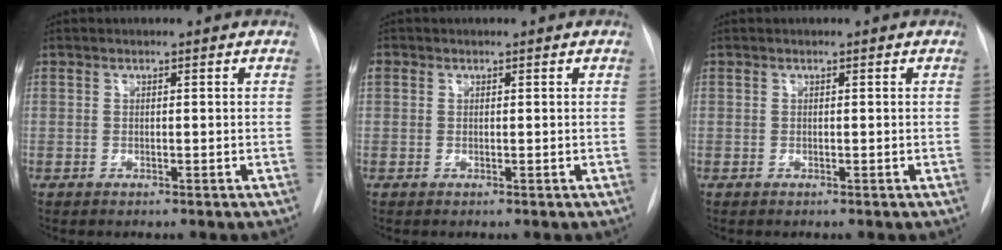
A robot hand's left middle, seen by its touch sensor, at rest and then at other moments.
{"total": 1.1, "force": [0.4, 1.0, 0.3], "torque": [-0.005, 0.015, 0.008]}
{"total": 0.0}